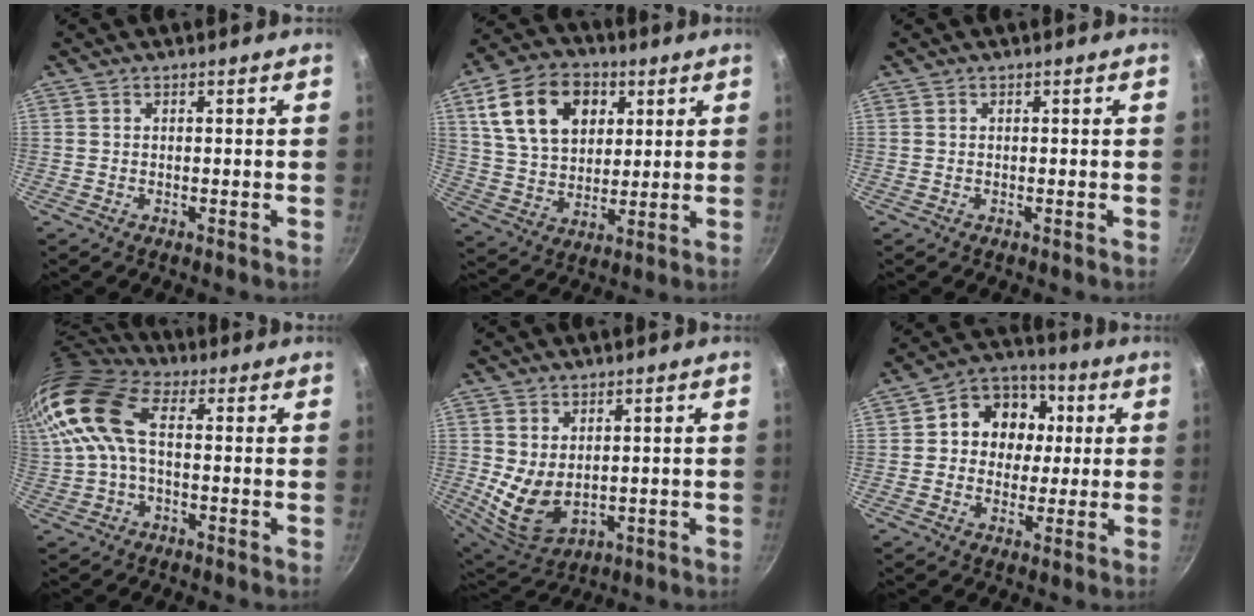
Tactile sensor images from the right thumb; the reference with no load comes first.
{"total": 17.0, "force": [6.1, 11.8, 10.5], "torque": [-0.165, -0.006, 0.108]}
{"total": 0.0}
{"total": 14.1, "force": [2.3, 7.9, 11.5], "torque": [-0.232, 0.022, 0.034]}
{"total": 8.7, "force": [1.0, 5.6, 6.5], "torque": [-0.111, -0.029, 0.038]}
{"total": 11.9, "force": [1.8, 10.3, 5.8], "torque": [-0.049, 0.013, 0.011]}